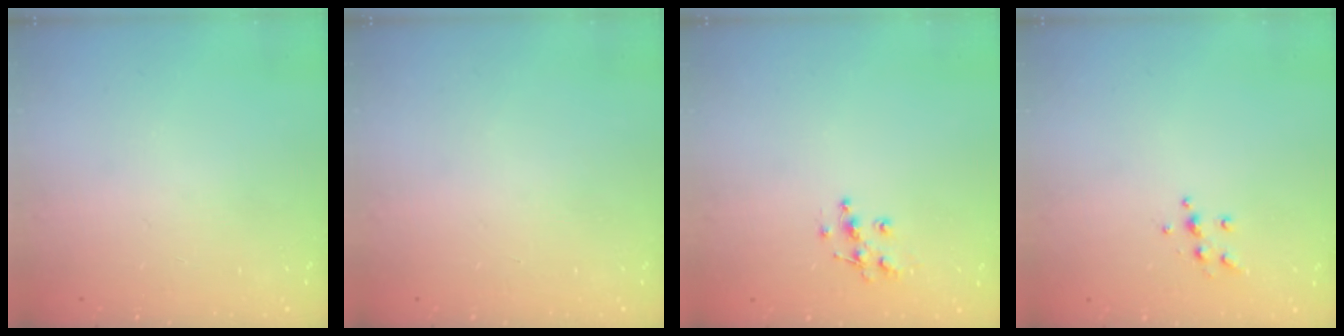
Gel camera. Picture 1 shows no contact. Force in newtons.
{"total": 0.0}
{"total": 7.8, "press": 7.7, "slide": 0.5}
{"total": 5.7, "press": 5.7, "slide": 0.9}